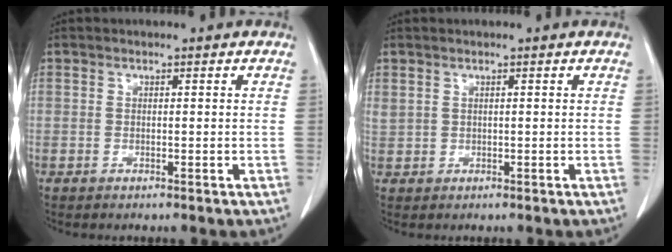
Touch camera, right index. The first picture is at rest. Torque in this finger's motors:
{"motor_torque": [0.78, 0.24, 0.20, 0.11]}